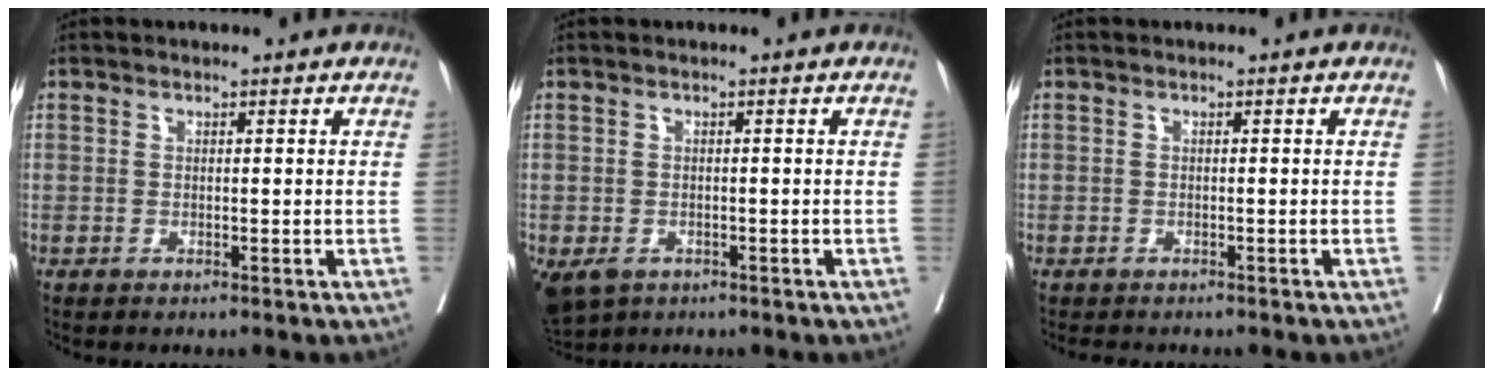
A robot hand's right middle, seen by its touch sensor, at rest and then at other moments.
{"total": 6.4, "force": [-3.6, 4.4, 2.9], "torque": [-0.063, -0.010, -0.053]}
{"total": 3.3, "force": [-2.9, 1.3, 1.1], "torque": [-0.016, -0.006, -0.039]}